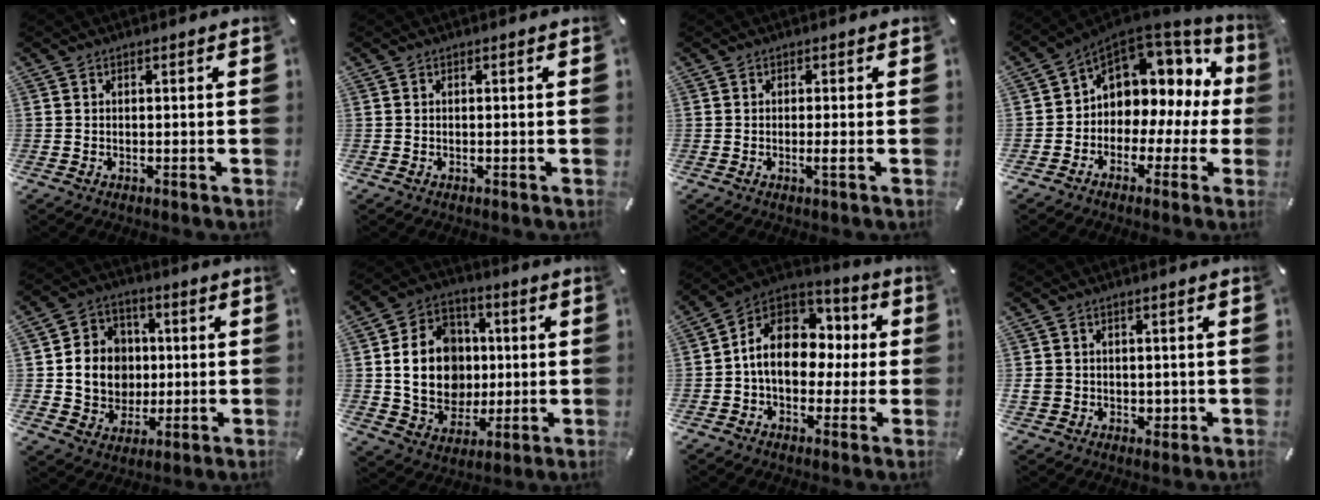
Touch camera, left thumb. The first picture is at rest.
{"total": 0.0}
{"total": 1.8, "force": [-0.4, 0.1, 1.7], "torque": [-0.030, -0.006, -0.006]}
{"total": 8.2, "force": [2.6, 7.0, 3.3], "torque": [-0.056, -0.036, 0.046]}
{"total": 11.3, "force": [0.2, 10.7, 3.7], "torque": [-0.071, 0.006, 0.015]}
{"total": 17.1, "force": [0.7, 14.5, 9.1], "torque": [-0.181, 0.011, 0.022]}
{"total": 13.7, "force": [0.8, 10.8, 8.5], "torque": [-0.153, -0.003, 0.017]}
{"total": 3.9, "force": [0.1, 3.8, 0.8], "torque": [-0.015, 0.002, 0.001]}